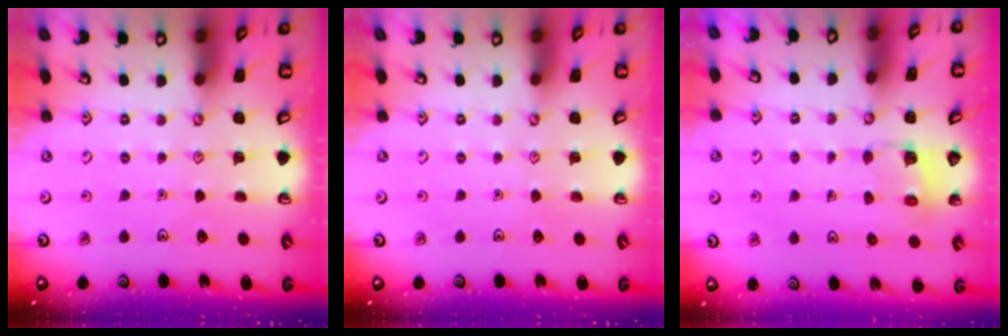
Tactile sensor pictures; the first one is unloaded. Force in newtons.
{"total": 0.0}
{"total": 2.8, "press": 2.8, "slide": 0.2}